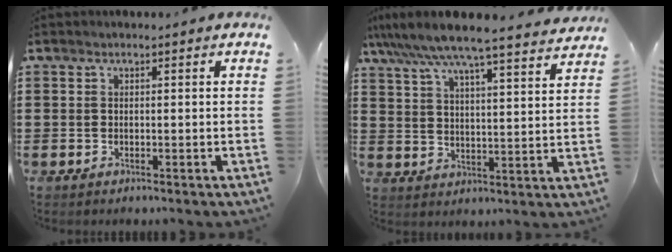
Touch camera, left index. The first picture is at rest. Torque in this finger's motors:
{"motor_torque": [2.06, -0.08, 0.10, -0.12]}